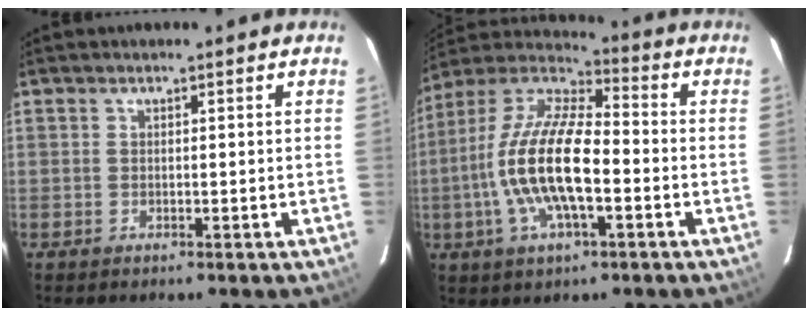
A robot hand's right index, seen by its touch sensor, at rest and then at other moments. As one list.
[{"total": 17.6, "force": [-3.6, 6.3, 16.1], "torque": [-0.318, -0.001, -0.077]}]